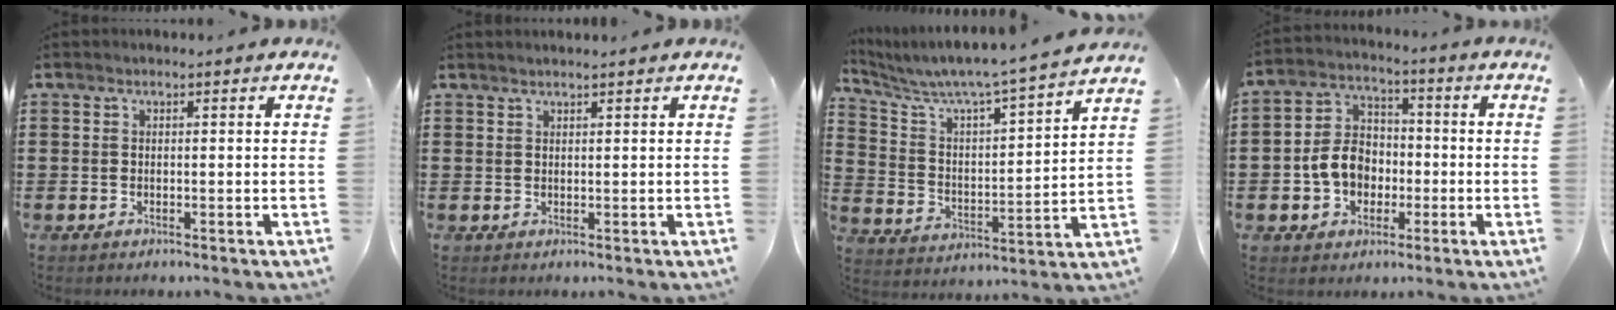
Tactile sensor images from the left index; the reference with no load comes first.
{"total": 1.0, "force": [1.0, -0.1, 0.4], "torque": [-0.007, -0.002, 0.019]}
{"total": 6.0, "force": [5.5, -0.1, 2.3], "torque": [-0.073, -0.048, 0.085]}
{"total": 7.4, "force": [-1.6, 6.1, 4.0], "torque": [-0.105, 0.015, -0.033]}